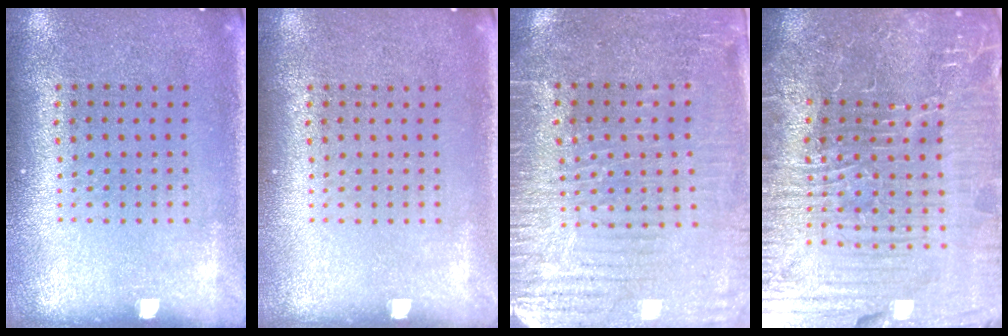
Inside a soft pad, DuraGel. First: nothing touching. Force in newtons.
{"total": 0.0}
{"total": 3.6, "press": 3.4, "slide": 1.3}
{"total": 7.1, "press": 6.5, "slide": 3.0}